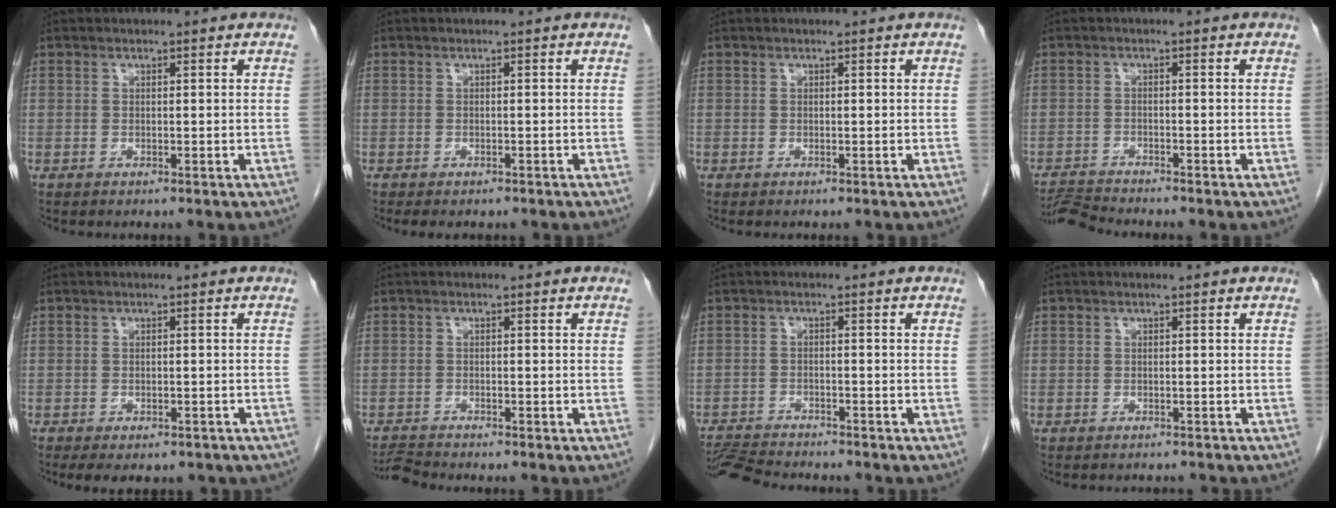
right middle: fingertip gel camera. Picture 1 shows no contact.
{"total": 3.2, "force": [-2.5, 1.3, 1.4], "torque": [-0.013, -0.005, -0.026]}
{"total": 0.0}
{"total": 3.9, "force": [-3.7, -0.9, 0.0], "torque": [0.000, -0.017, -0.066]}
{"total": 9.1, "force": [-7.0, 4.1, 4.2], "torque": [-0.059, 0.001, -0.074]}
{"total": 2.5, "force": [-2.4, -0.4, 0.1], "torque": [-0.003, -0.016, -0.041]}
{"total": 7.3, "force": [-7.1, 0.5, 1.7], "torque": [-0.026, -0.012, -0.116]}
{"total": 3.0, "force": [-2.6, 1.4, 0.2], "torque": [-0.006, 0.001, -0.038]}